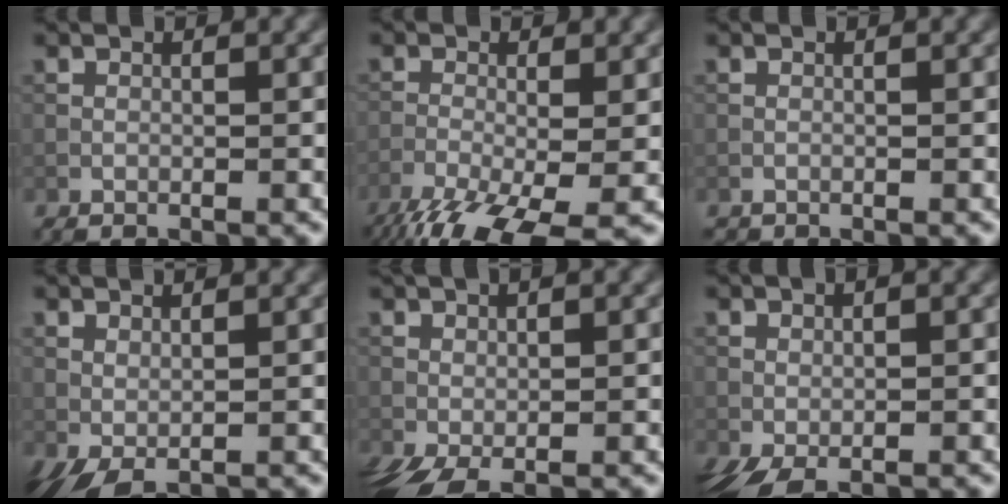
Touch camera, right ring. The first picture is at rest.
{"total": 10.0, "force": [-6.2, 3.1, 7.2], "torque": [-0.152, -0.033, -0.107]}
{"total": 0.0}
{"total": 1.9, "force": [0.3, 0.5, 1.8], "torque": [-0.044, 0.002, 0.008]}
{"total": 4.9, "force": [-1.1, 2.0, 4.4], "torque": [-0.090, 0.004, -0.017]}
{"total": 3.8, "force": [-1.3, 1.5, 3.3], "torque": [-0.064, 0.003, -0.021]}